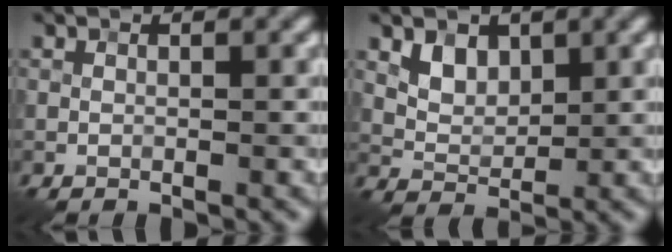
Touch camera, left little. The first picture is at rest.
{"total": 2.6, "force": [1.3, 1.8, 1.4], "torque": [-0.026, -0.007, 0.025]}